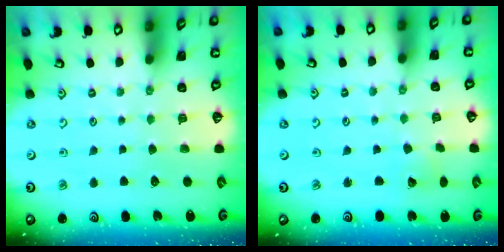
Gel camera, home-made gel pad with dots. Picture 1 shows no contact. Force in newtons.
{"total": 2.9, "press": 2.9, "slide": 0.2}